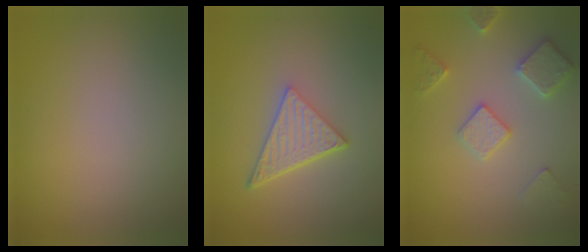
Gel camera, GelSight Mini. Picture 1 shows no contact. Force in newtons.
{"total": 4.7, "press": 3.3, "slide": 3.3}
{"total": 3.8, "press": 3.7, "slide": 0.8}